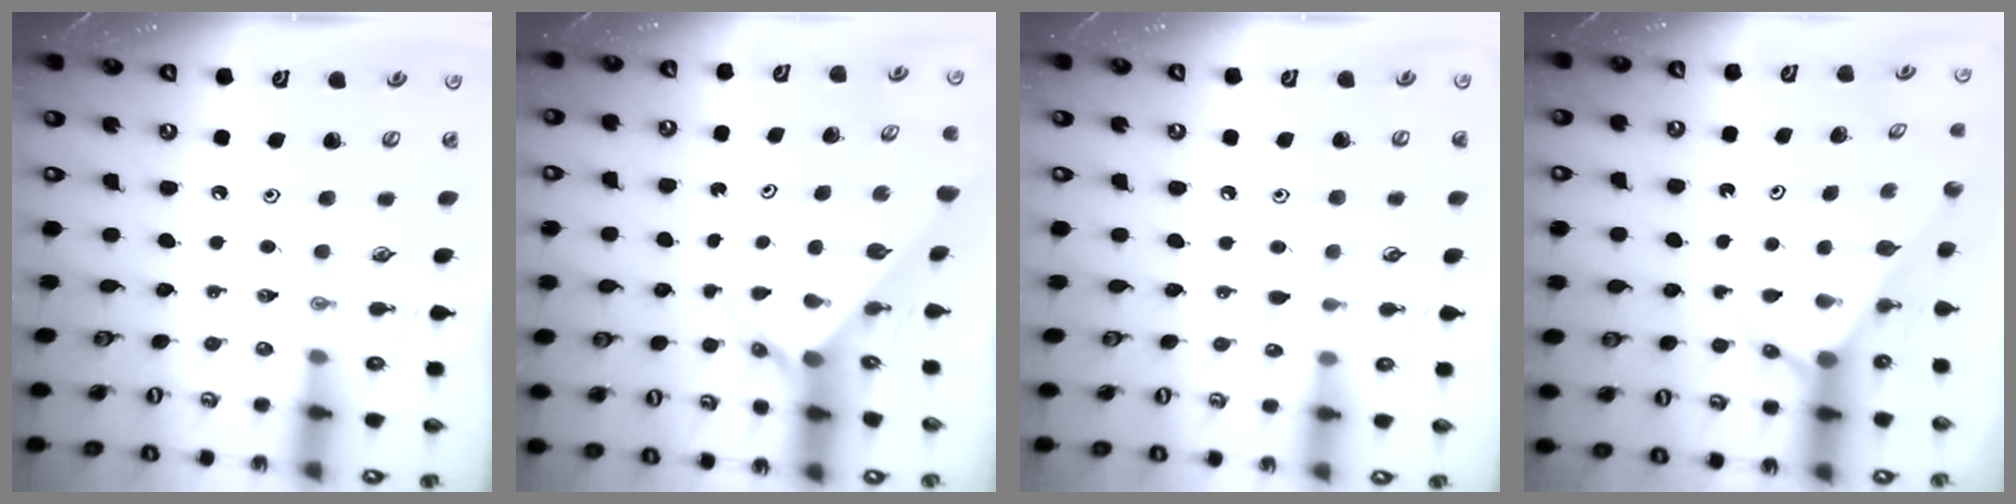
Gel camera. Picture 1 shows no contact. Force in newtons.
{"total": 2.4, "press": 2.4, "slide": 0.3}
{"total": 5.1, "press": 5.0, "slide": 0.6}
{"total": 2.6, "press": 2.6, "slide": 0.2}